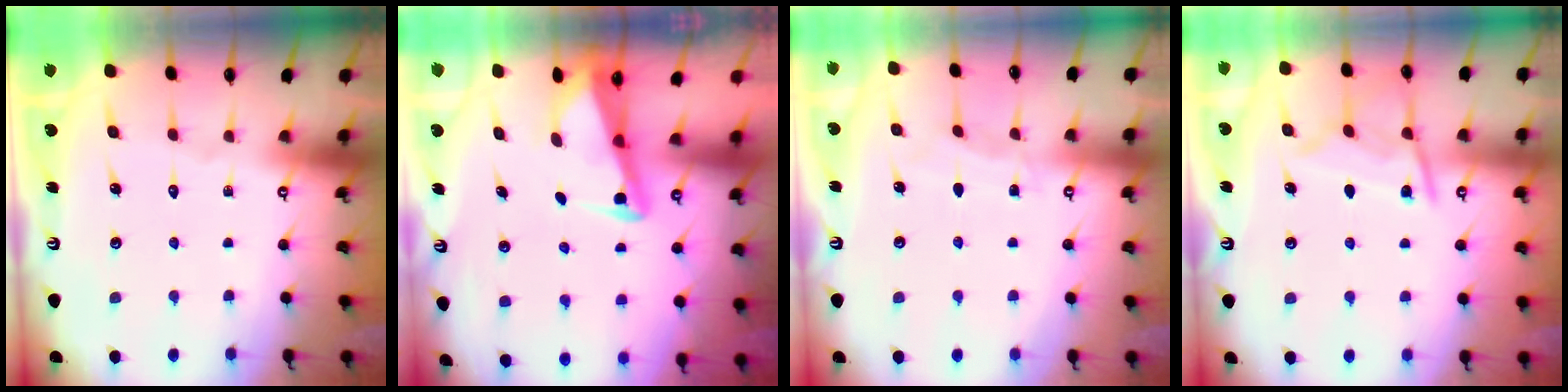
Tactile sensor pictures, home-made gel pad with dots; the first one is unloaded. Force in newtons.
{"total": 3.0, "press": 2.9, "slide": 0.3}
{"total": 4.4, "press": 4.3, "slide": 0.3}
{"total": 10.3, "press": 10.2, "slide": 1.0}